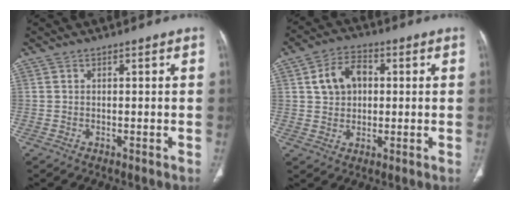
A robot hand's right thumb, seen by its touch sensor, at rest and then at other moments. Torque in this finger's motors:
{"motor_torque": [-0.67, 0.74, 0.14, -0.08, 0.06]}